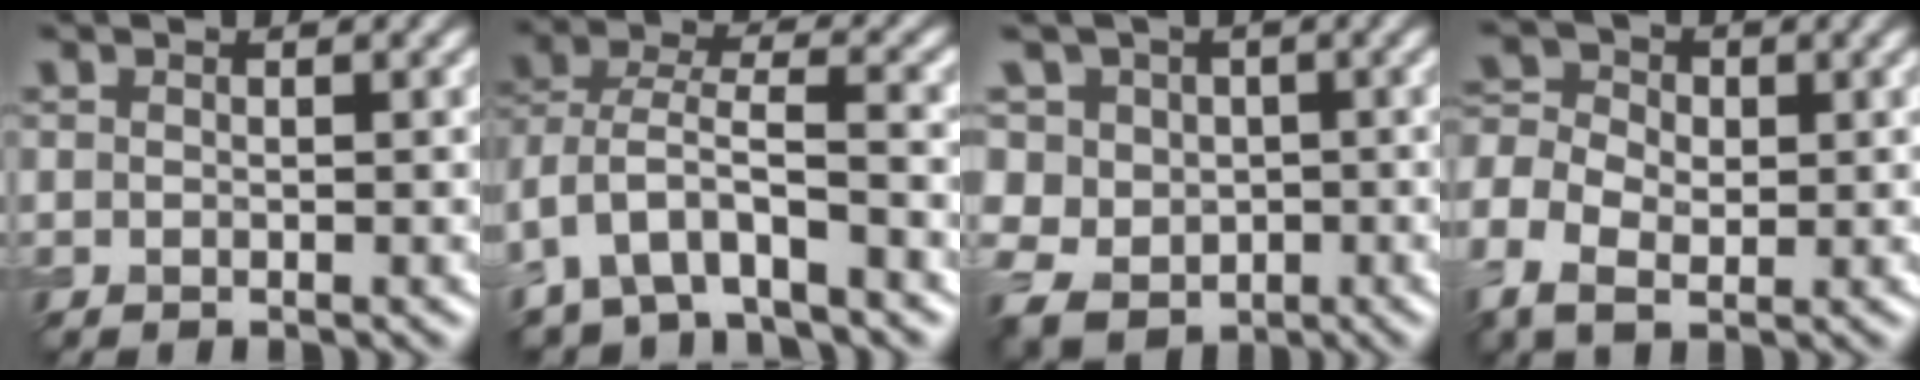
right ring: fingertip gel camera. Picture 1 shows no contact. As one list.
[{"total": 5.9, "force": [-3.3, 2.7, 4.1], "torque": [-0.086, 0.000, -0.069]}, {"total": 7.6, "force": [1.2, 6.9, 2.9], "torque": [-0.068, 0.025, -0.010]}, {"total": 5.7, "force": [-1.2, 4.4, 3.5], "torque": [-0.086, 0.002, -0.023]}]